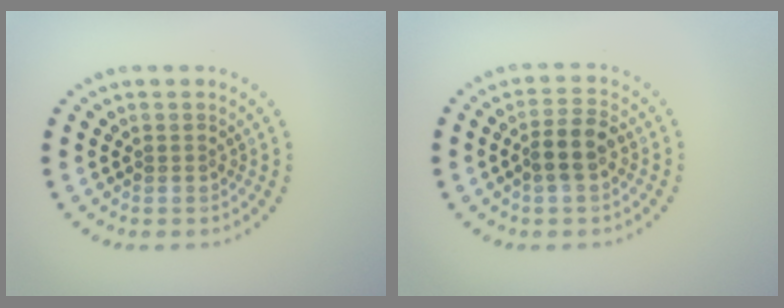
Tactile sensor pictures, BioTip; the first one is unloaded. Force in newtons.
{"total": 2.9, "press": 2.8, "slide": 1.0}